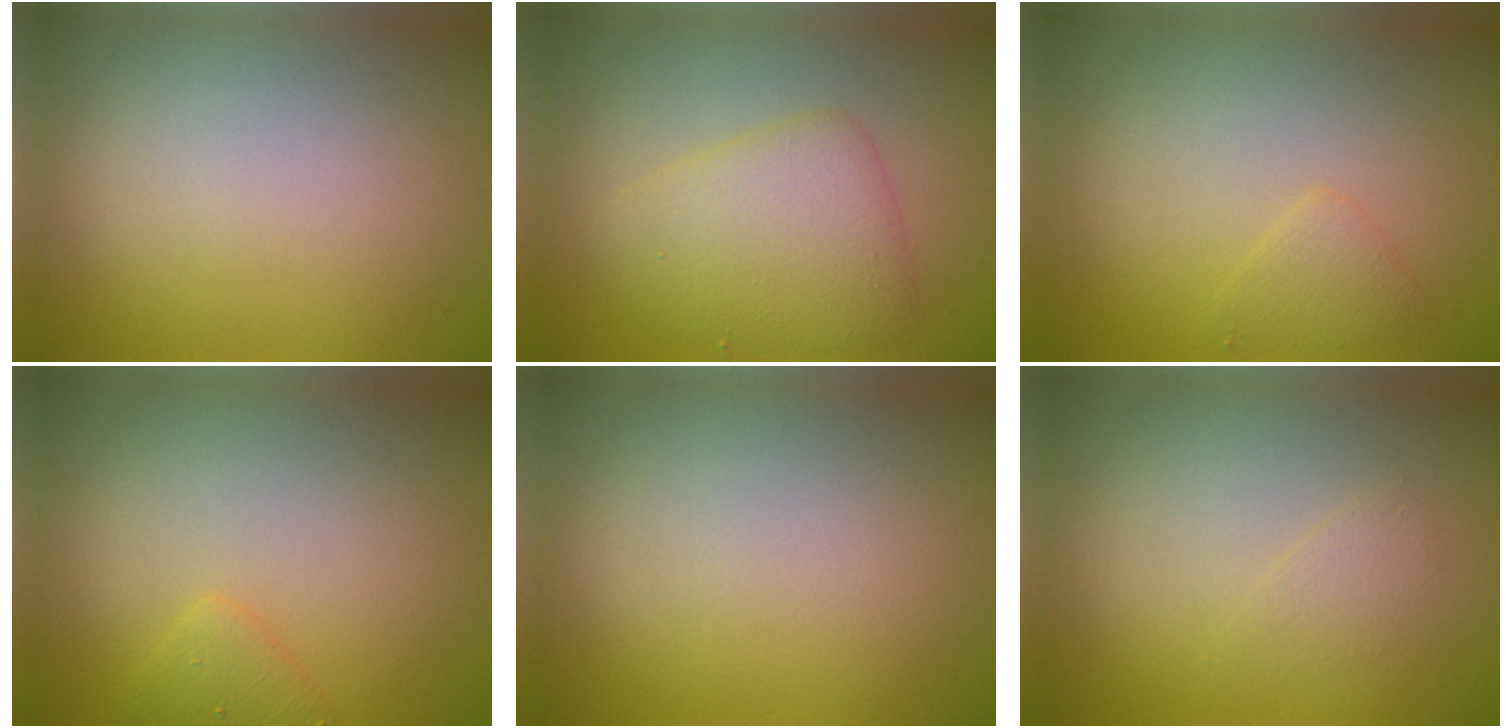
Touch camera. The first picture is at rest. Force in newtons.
{"total": 4.4, "press": 4.4, "slide": 0.0}
{"total": 1.3, "press": 1.3, "slide": 0.1}
{"total": 1.5, "press": 1.5, "slide": 0.0}
{"total": 0.0}
{"total": 0.9, "press": 0.9, "slide": 0.1}